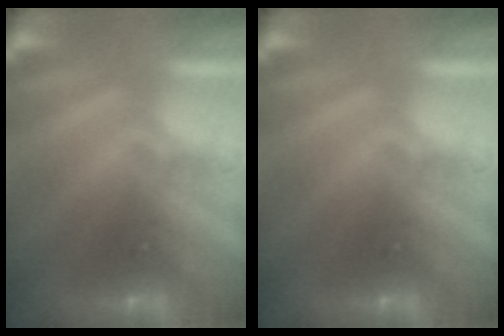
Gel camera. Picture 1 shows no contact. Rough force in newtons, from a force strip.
{"total": 0.0}